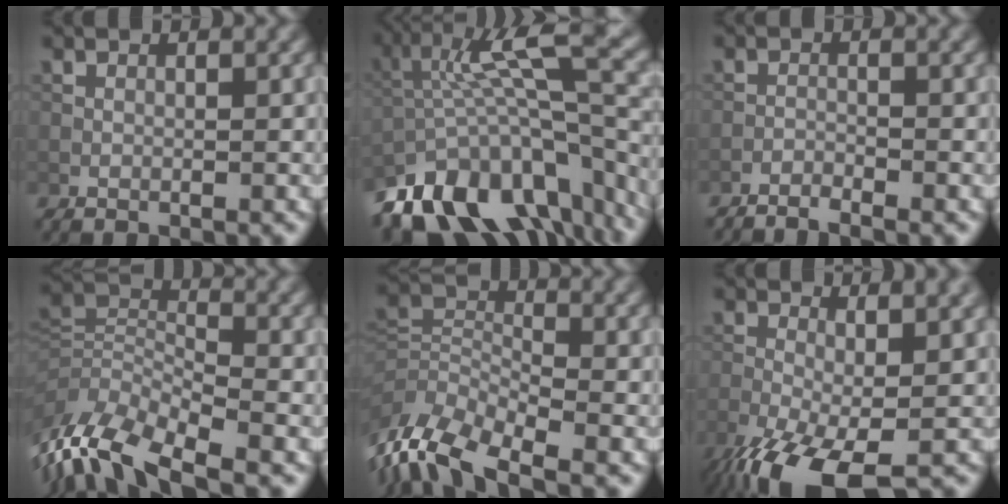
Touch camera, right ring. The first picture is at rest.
{"total": 14.1, "force": [-7.5, 6.6, 10.0], "torque": [-0.189, 0.010, -0.118]}
{"total": 2.1, "force": [-2.0, 0.0, 0.7], "torque": [-0.023, -0.003, -0.040]}
{"total": 10.5, "force": [-7.0, 3.7, 7.0], "torque": [-0.138, -0.006, -0.142]}
{"total": 9.7, "force": [-6.4, 4.1, 6.0], "torque": [-0.123, -0.009, -0.131]}
{"total": 10.8, "force": [-5.2, 3.6, 8.7], "torque": [-0.184, -0.041, -0.089]}